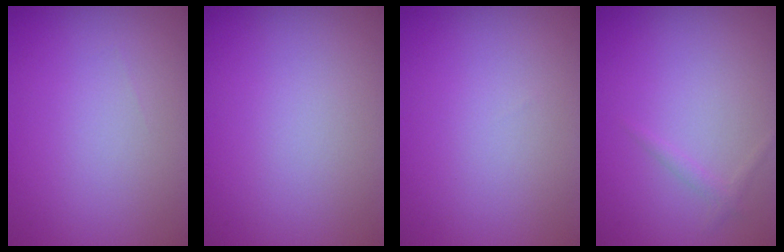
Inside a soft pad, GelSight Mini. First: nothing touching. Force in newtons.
{"total": 0.0}
{"total": 0.0}
{"total": 0.9, "press": 0.9, "slide": 0.0}